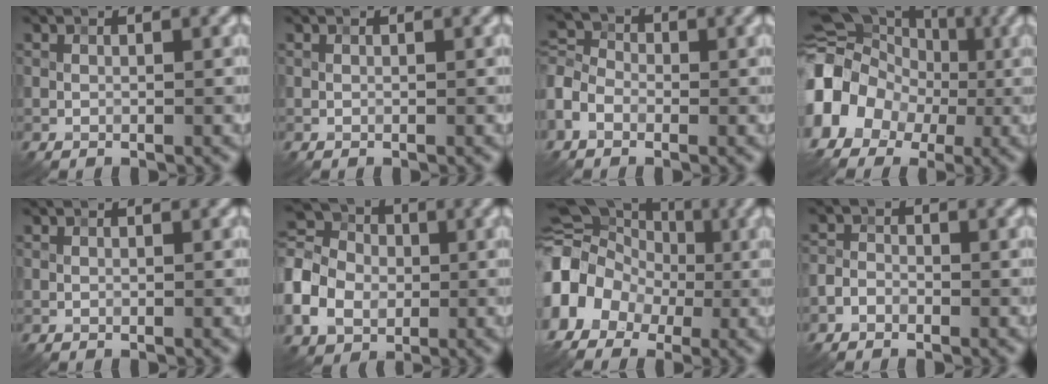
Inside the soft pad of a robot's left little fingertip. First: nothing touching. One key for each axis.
{"total": 0.0}
{"total": 3.9, "fx": -1.5, "fy": 3.0, "fz": 2.1, "tx": -0.052, "ty": 0.008, "tz": -0.041}
{"total": 8.8, "fx": -1.1, "fy": 7.9, "fz": 3.8, "tx": -0.060, "ty": 0.014, "tz": -0.046}
{"total": 0.0}
{"total": 8.4, "fx": -1.7, "fy": 6.8, "fz": 4.6, "tx": -0.132, "ty": -0.001, "tz": -0.038}
{"total": 7.8, "fx": -1.3, "fy": 7.0, "fz": 3.1, "tx": -0.049, "ty": 0.013, "tz": -0.053}
{"total": 1.4, "fx": -0.9, "fy": 1.0, "fz": 0.5, "tx": -0.006, "ty": 0.005, "tz": -0.022}